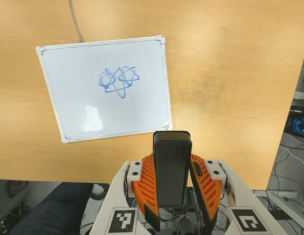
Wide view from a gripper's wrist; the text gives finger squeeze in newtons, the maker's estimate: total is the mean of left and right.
{"total": 5.6, "left": 5.1, "right": 6.1}